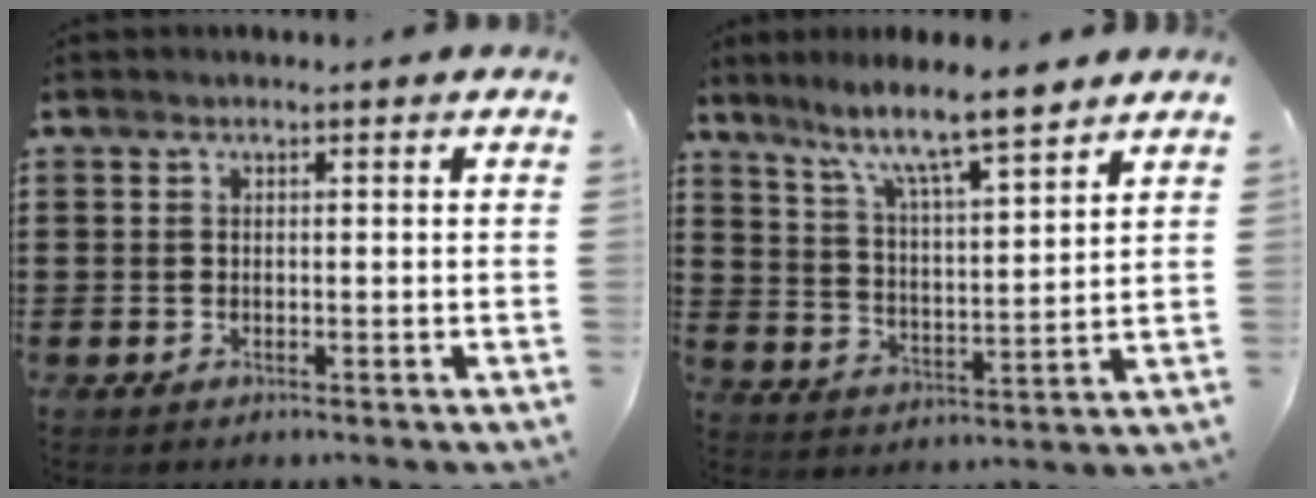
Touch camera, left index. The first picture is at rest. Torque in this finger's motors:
{"motor_torque": [1.42, 0.72, 0.92, 0.21]}